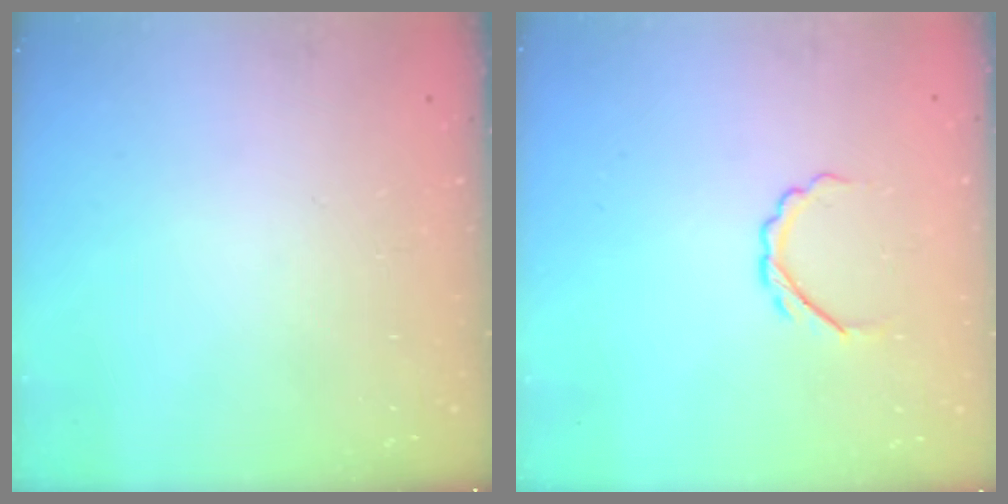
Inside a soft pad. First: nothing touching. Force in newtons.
{"total": 5.3, "press": 5.1, "slide": 1.6}